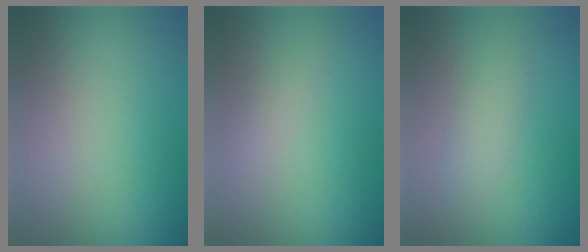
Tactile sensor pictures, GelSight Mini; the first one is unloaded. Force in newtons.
{"total": 1.1, "press": 1.1, "slide": 0.1}
{"total": 1.9, "press": 1.9, "slide": 0.1}